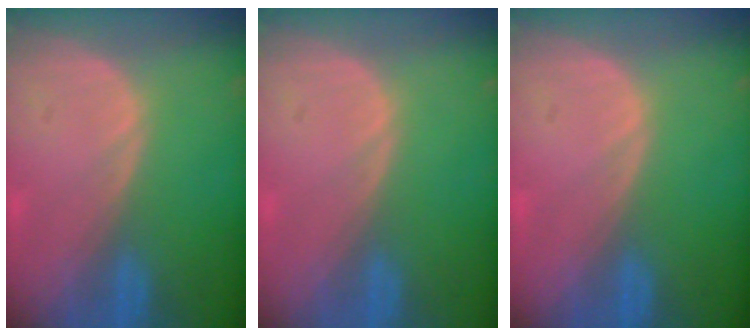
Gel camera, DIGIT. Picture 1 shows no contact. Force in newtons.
{"total": 0.0}
{"total": 0.0}